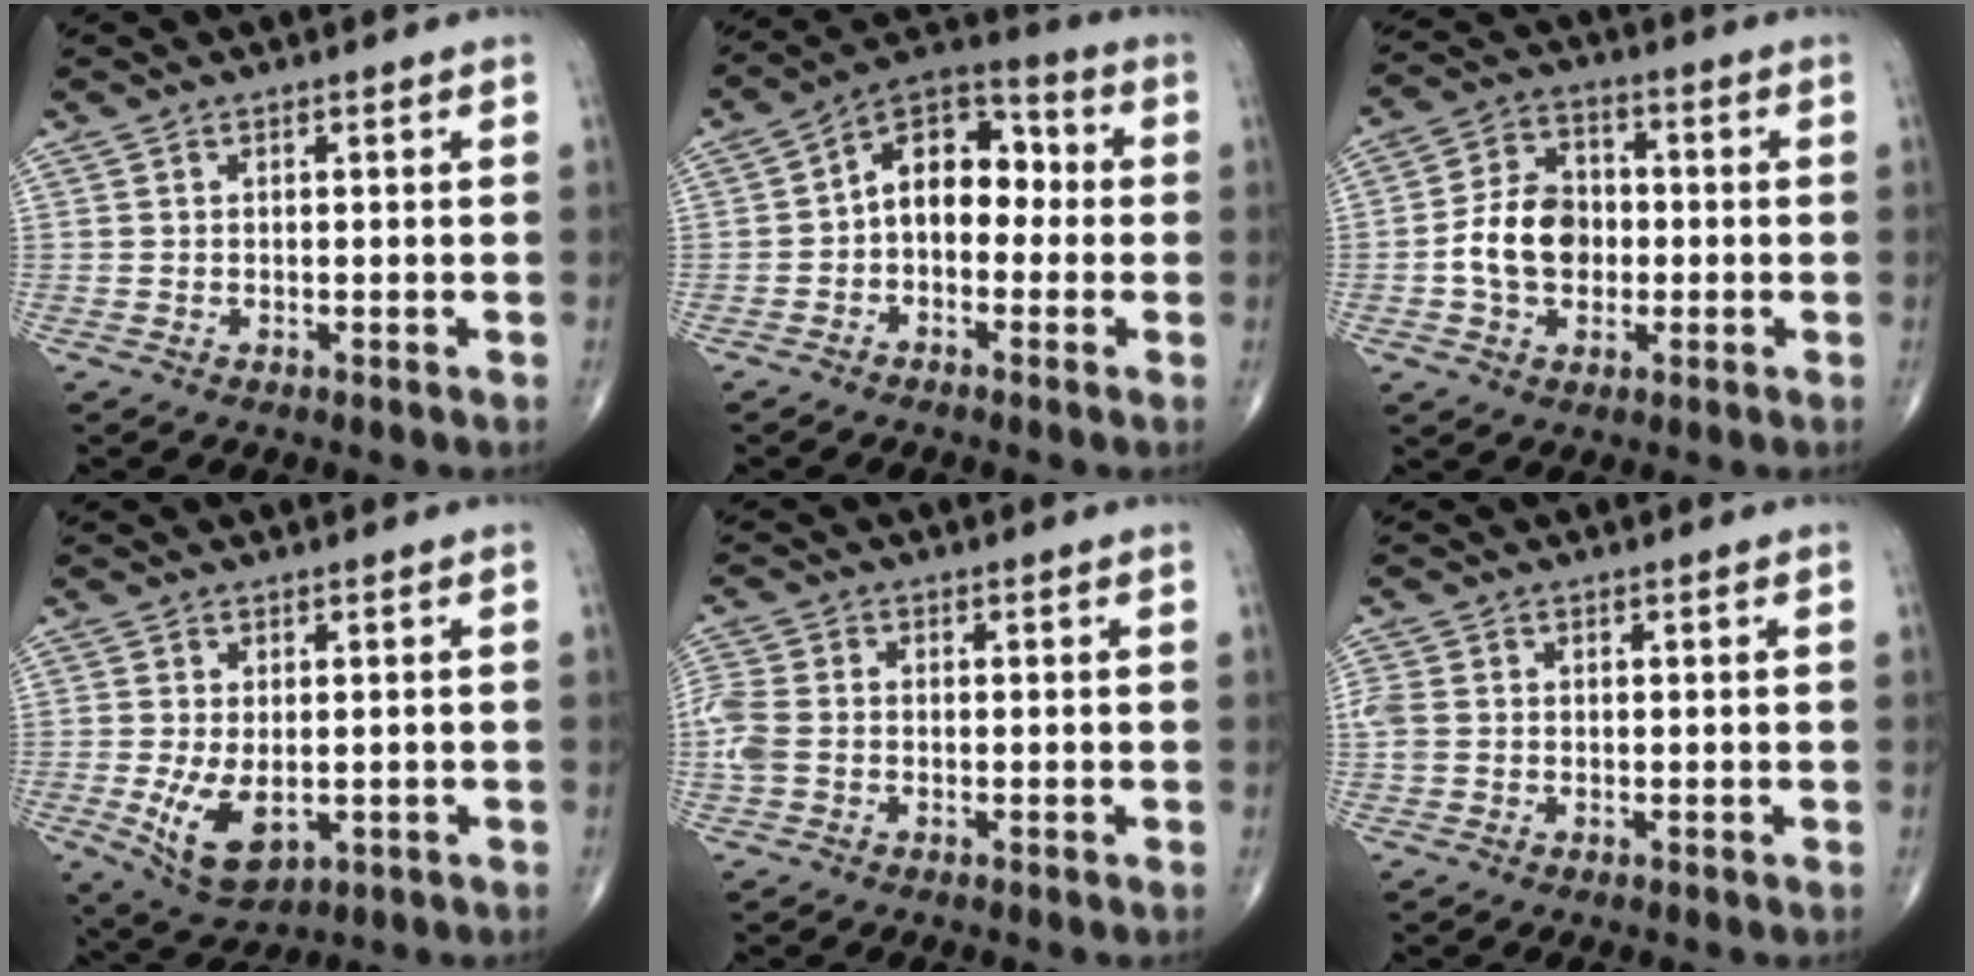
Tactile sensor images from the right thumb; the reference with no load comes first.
{"total": 11.3, "force": [-0.4, 7.6, 8.4], "torque": [-0.096, 0.042, -0.026]}
{"total": 10.6, "force": [-1.3, 7.9, 7.0], "torque": [-0.102, 0.025, -0.029]}
{"total": 8.1, "force": [-1.5, 4.6, 6.6], "torque": [-0.117, -0.016, -0.013]}
{"total": 5.2, "force": [-0.9, 3.7, 3.5], "torque": [-0.102, 0.007, -0.024]}
{"total": 2.7, "force": [-0.1, 2.2, 1.6], "torque": [-0.049, 0.005, -0.003]}